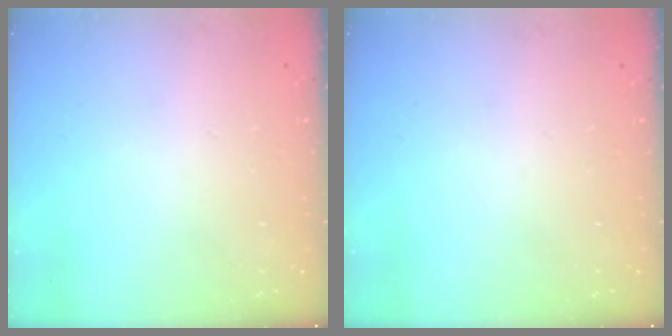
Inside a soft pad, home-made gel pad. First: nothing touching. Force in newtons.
{"total": 0.0}